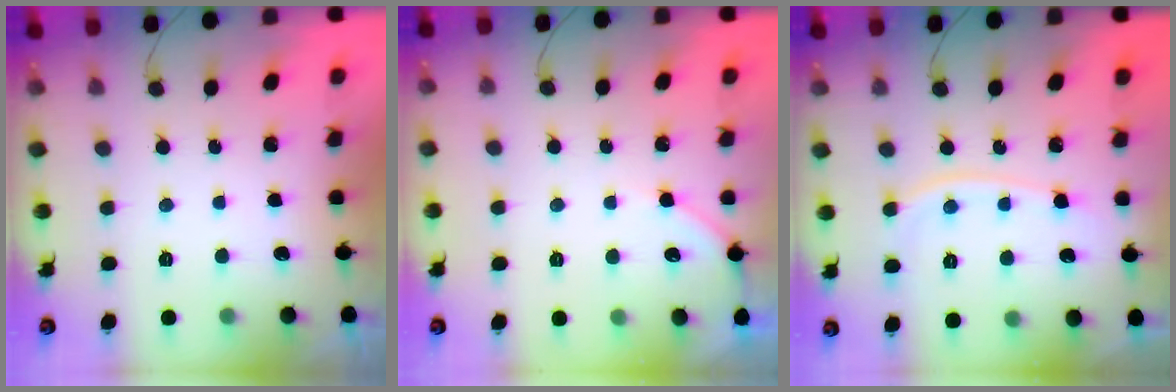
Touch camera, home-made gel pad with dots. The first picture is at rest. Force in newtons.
{"total": 3.9, "press": 3.9, "slide": 0.5}
{"total": 7.8, "press": 7.7, "slide": 0.9}